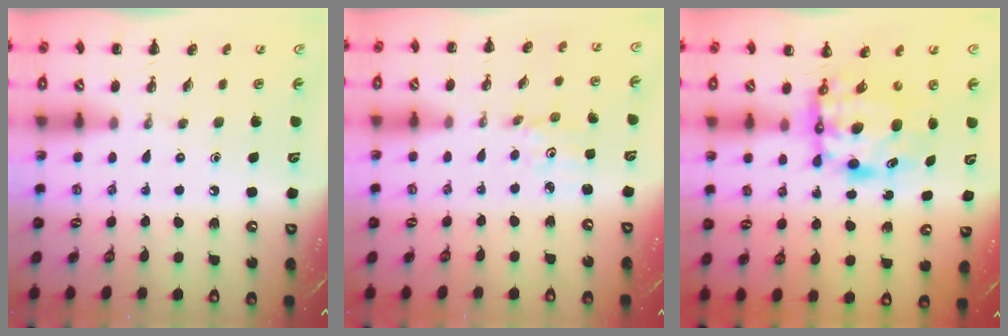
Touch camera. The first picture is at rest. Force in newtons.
{"total": 1.6, "press": 1.6, "slide": 0.2}
{"total": 6.9, "press": 6.7, "slide": 1.6}